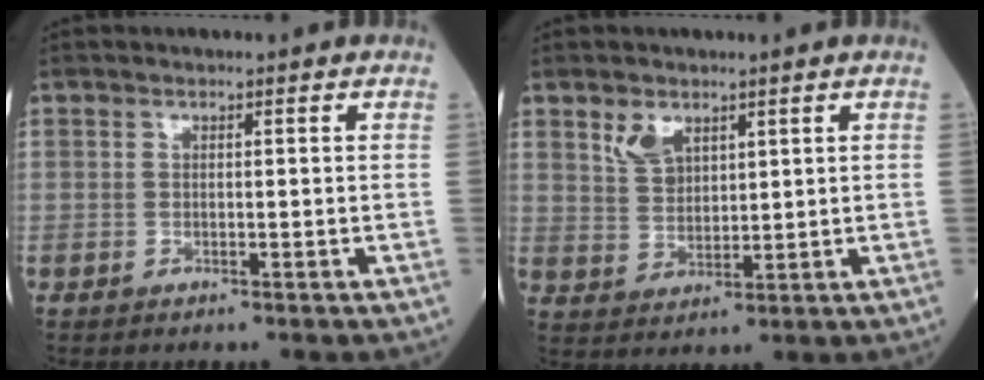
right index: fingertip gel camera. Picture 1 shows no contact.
{"total": 4.3, "force": [2.6, 2.5, 2.2], "torque": [-0.049, 0.003, 0.061]}